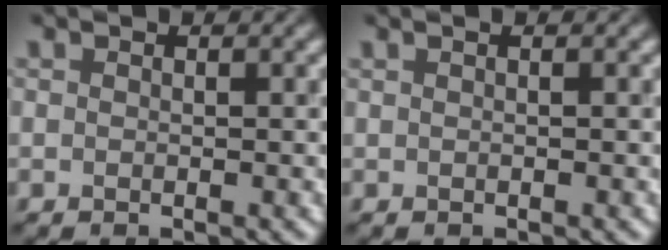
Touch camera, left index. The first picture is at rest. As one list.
[{"total": 0.0}]